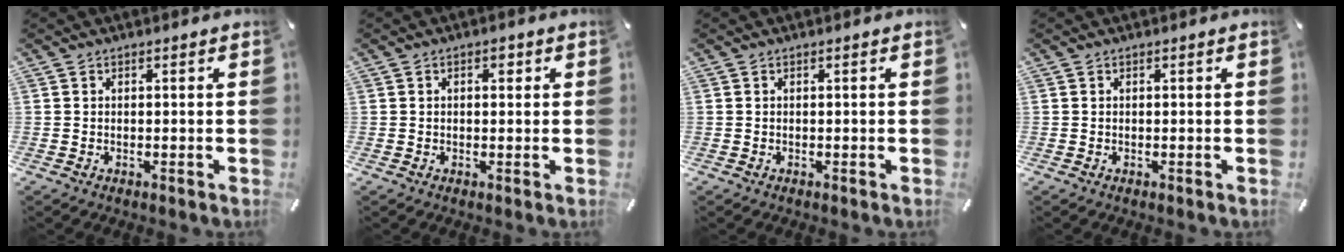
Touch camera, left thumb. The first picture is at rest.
{"total": 2.0, "force": [0.5, 1.3, 1.5], "torque": [-0.024, 0.005, 0.004]}
{"total": 0.0}
{"total": 0.0}